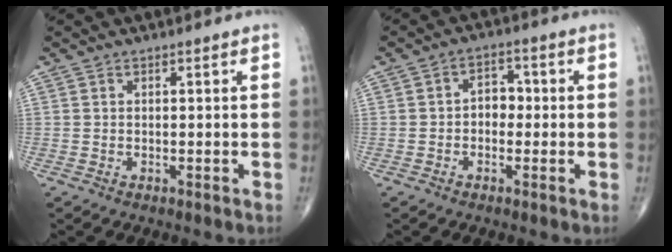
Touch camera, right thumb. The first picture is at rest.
{"total": 4.1, "force": [-0.4, 3.1, 2.8], "torque": [-0.023, 0.018, -0.015]}